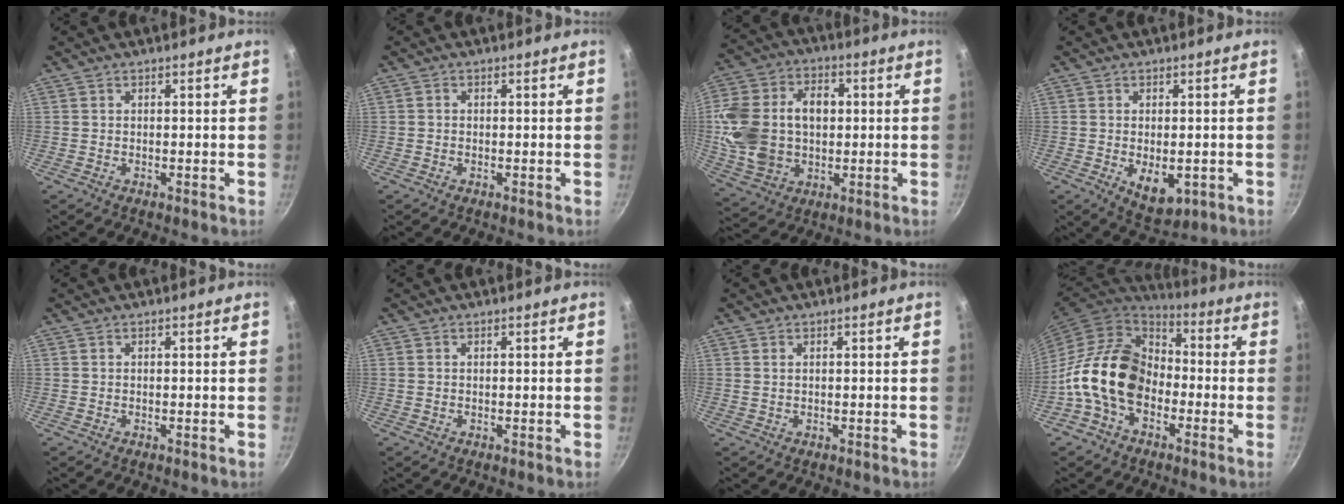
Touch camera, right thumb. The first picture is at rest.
{"total": 0.5, "force": [-0.2, 0.5, 0.2], "torque": [-0.002, 0.002, -0.004]}
{"total": 18.2, "force": [0.8, 13.3, 12.4], "torque": [-0.233, 0.022, 0.020]}
{"total": 7.0, "force": [-1.5, 4.0, 5.5], "torque": [-0.071, -0.008, -0.008]}
{"total": 0.0}
{"total": 0.0}
{"total": 0.7, "force": [0.3, 0.4, 0.5], "torque": [-0.010, 0.001, 0.006]}
{"total": 17.0, "force": [-3.9, 12.2, 11.2], "torque": [-0.164, 0.045, -0.091]}